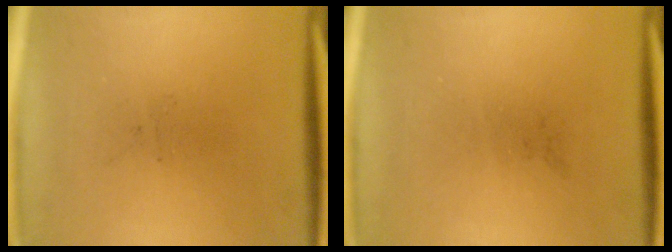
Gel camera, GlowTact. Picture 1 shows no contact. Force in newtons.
{"total": 0.0}